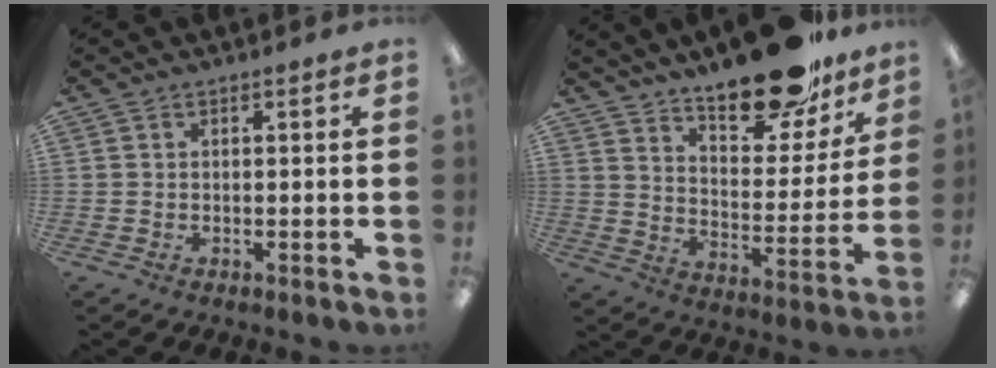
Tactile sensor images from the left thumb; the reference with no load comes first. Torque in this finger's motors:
{"motor_torque": [0.43, 0.28, 1.44, -1.33, 0.13]}